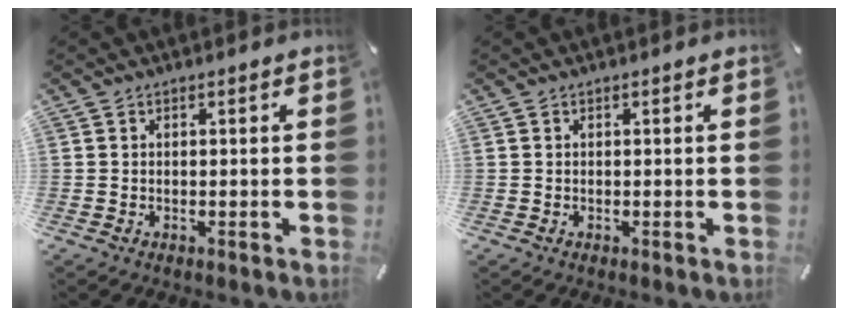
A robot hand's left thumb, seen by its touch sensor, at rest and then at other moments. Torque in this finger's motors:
{"motor_torque": [0.07, 0.07, -0.01, 0.03, 0.02]}